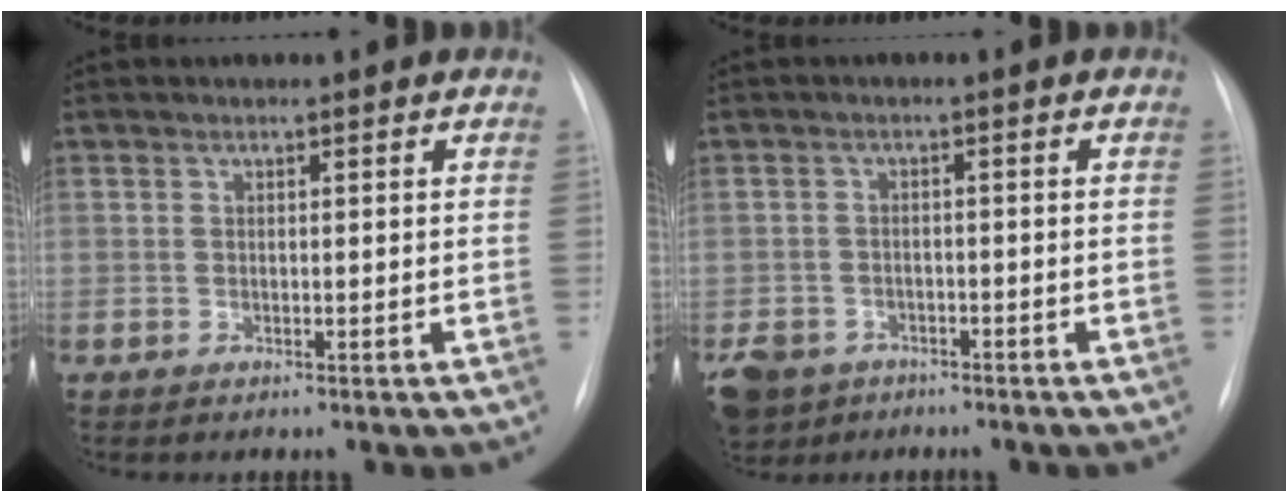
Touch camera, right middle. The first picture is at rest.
{"total": 9.8, "force": [-6.6, 6.7, 2.6], "torque": [-0.083, -0.008, -0.106]}